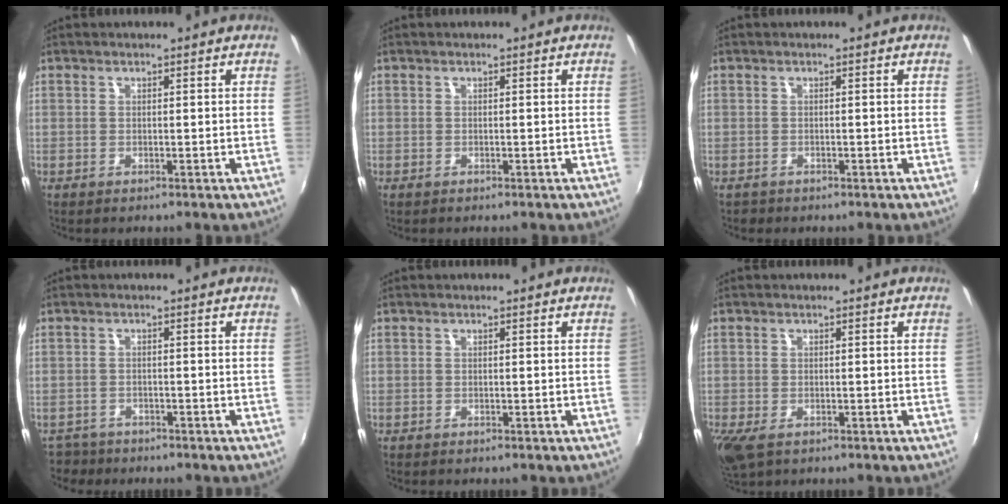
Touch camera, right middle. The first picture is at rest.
{"total": 0.0}
{"total": 0.9, "force": [-0.7, 0.6, 0.0], "torque": [-0.004, -0.002, -0.012]}
{"total": 3.7, "force": [-3.1, 2.0, 0.1], "torque": [-0.016, -0.003, -0.057]}
{"total": 0.0}
{"total": 4.2, "force": [-2.3, 2.1, 2.9], "torque": [-0.062, -0.018, -0.039]}